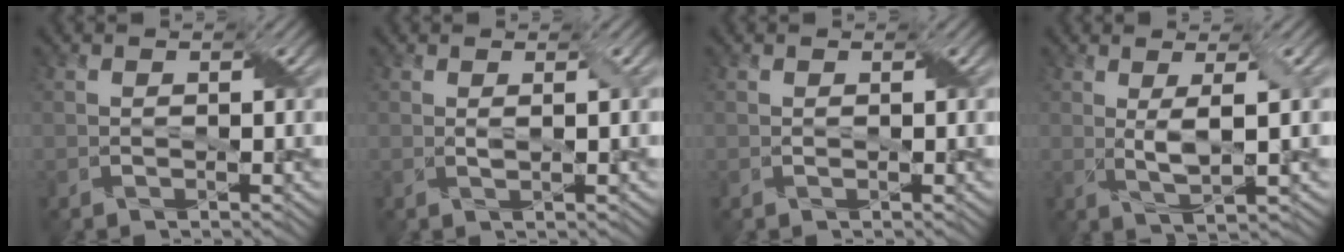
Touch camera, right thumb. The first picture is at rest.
{"total": 1.0, "force": [0.4, 0.0, 0.9], "torque": [-0.024, 0.003, 0.004]}
{"total": 0.0}
{"total": 4.1, "force": [0.7, 0.6, 4.0], "torque": [-0.088, 0.002, 0.017]}